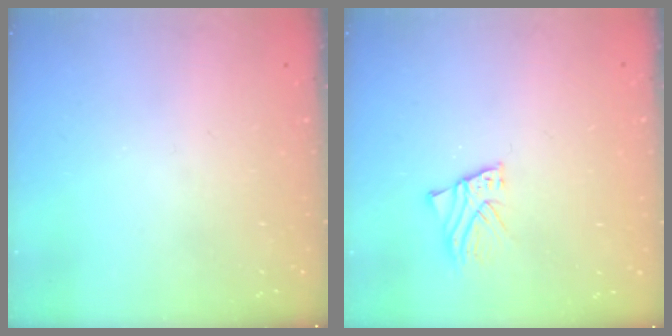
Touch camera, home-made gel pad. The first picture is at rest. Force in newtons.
{"total": 1.8, "press": 1.8, "slide": 0.1}